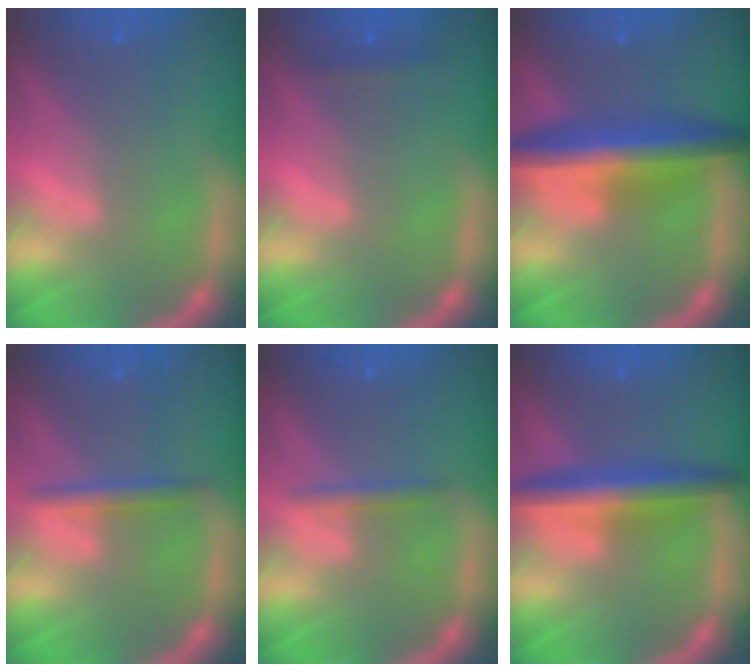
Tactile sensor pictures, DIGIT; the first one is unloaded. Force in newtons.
{"total": 0.9}
{"total": 7.1}
{"total": 1.9}
{"total": 1.4}
{"total": 5.0}